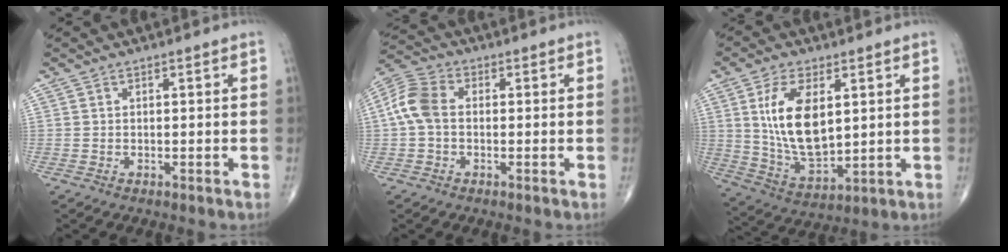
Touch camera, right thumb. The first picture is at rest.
{"total": 7.4, "force": [-0.1, 5.0, 5.4], "torque": [-0.116, 0.022, -0.011]}
{"total": 14.2, "force": [3.4, 7.2, 11.8], "torque": [-0.213, -0.024, 0.076]}